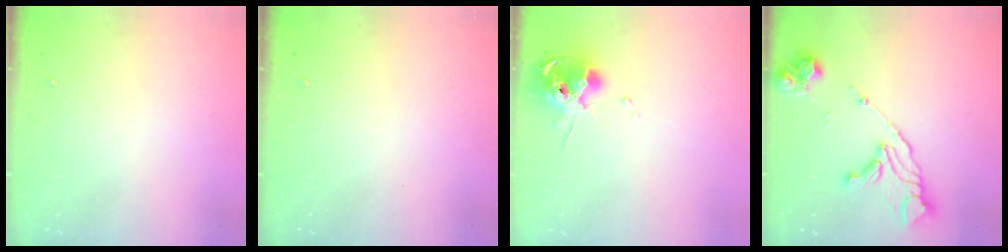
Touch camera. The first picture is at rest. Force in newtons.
{"total": 0.0}
{"total": 12.9, "press": 12.9, "slide": 1.4}
{"total": 14.7, "press": 14.6, "slide": 1.7}